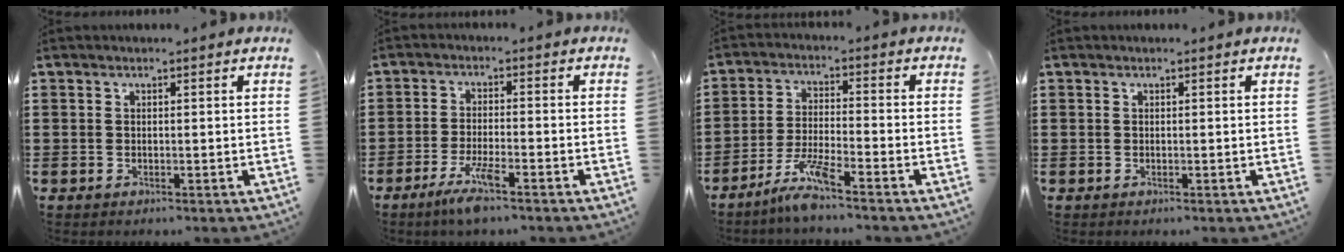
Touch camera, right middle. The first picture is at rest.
{"total": 5.1, "force": [-3.2, 0.5, 3.9], "torque": [-0.083, -0.009, -0.059]}
{"total": 5.9, "force": [-4.8, 0.2, 3.4], "torque": [-0.076, -0.010, -0.092]}
{"total": 0.0}